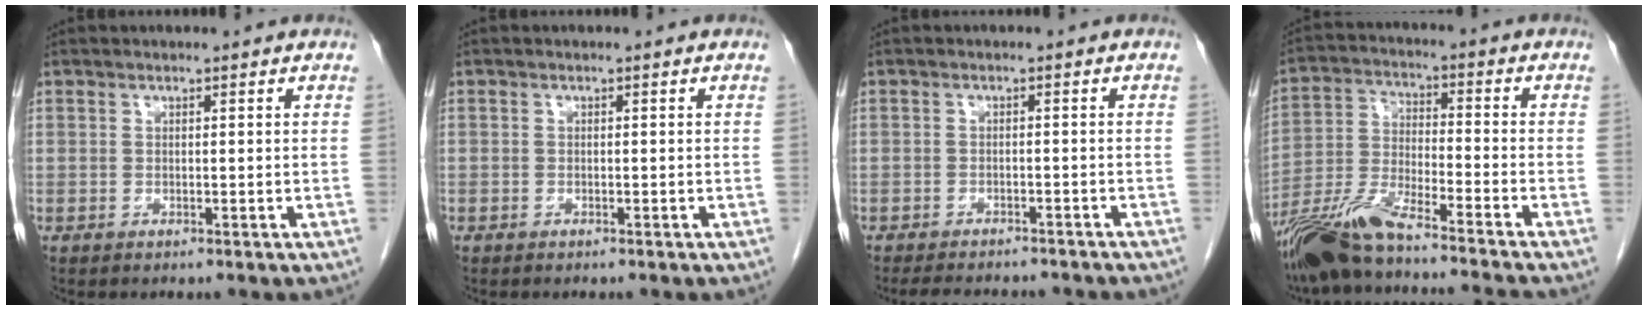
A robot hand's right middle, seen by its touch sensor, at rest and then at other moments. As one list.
[{"total": 0.0}, {"total": 10.3, "force": [-9.2, 2.7, 3.9], "torque": [-0.061, -0.005, -0.112]}, {"total": 12.9, "force": [-11.1, -0.5, 6.6], "torque": [-0.134, -0.013, -0.207]}]